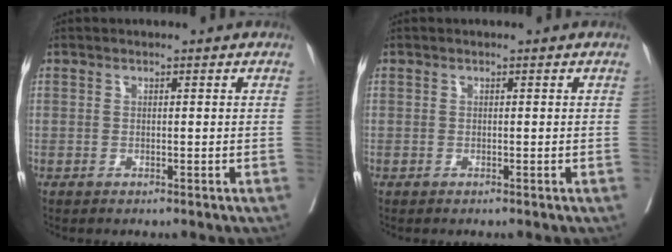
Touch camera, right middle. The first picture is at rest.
{"total": 0.0}